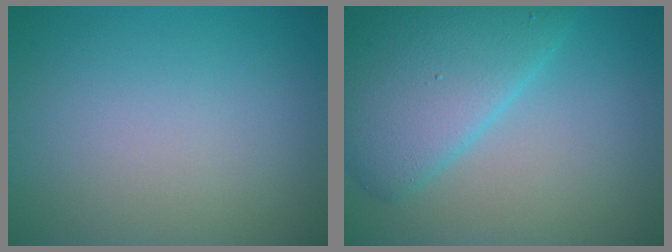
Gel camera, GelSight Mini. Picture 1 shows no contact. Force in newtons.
{"total": 7.1, "press": 7.1, "slide": 0.2}